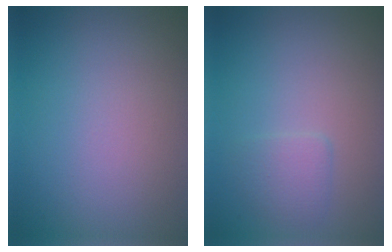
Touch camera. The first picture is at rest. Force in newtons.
{"total": 1.4, "press": 1.4, "slide": 0.1}